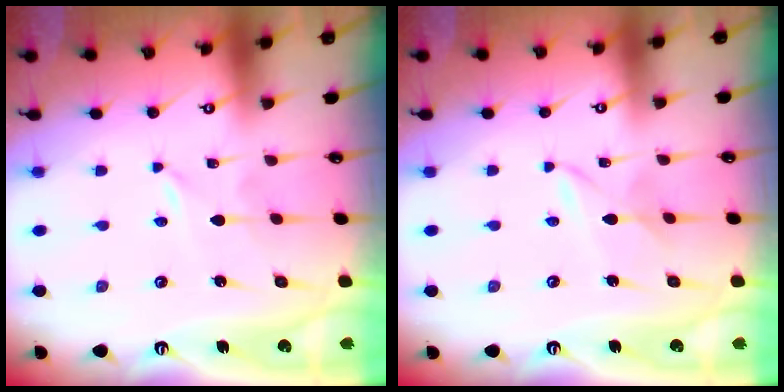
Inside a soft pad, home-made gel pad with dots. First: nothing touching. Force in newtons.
{"total": 2.3, "press": 2.3, "slide": 0.2}